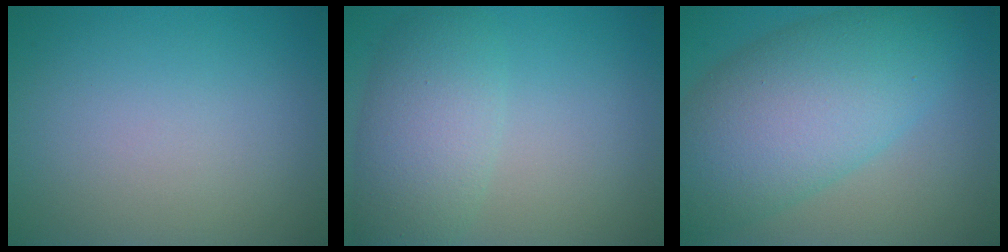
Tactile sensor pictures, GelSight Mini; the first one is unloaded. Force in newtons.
{"total": 5.0, "press": 5.0, "slide": 0.4}
{"total": 10.0, "press": 10.0, "slide": 0.4}